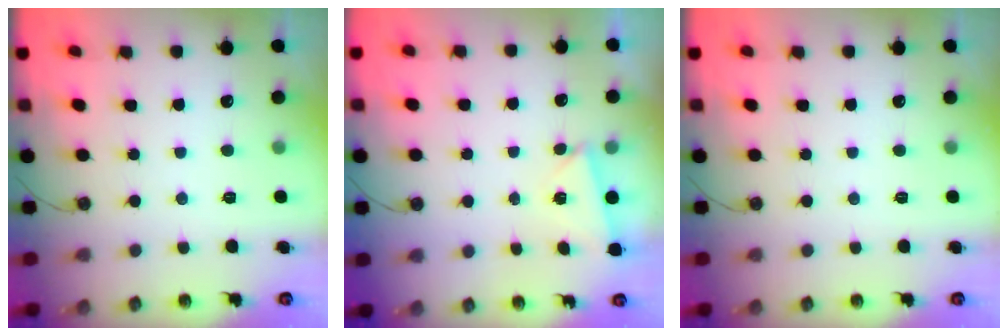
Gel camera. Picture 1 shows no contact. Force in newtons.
{"total": 2.2, "press": 2.2, "slide": 0.2}
{"total": 0.0}